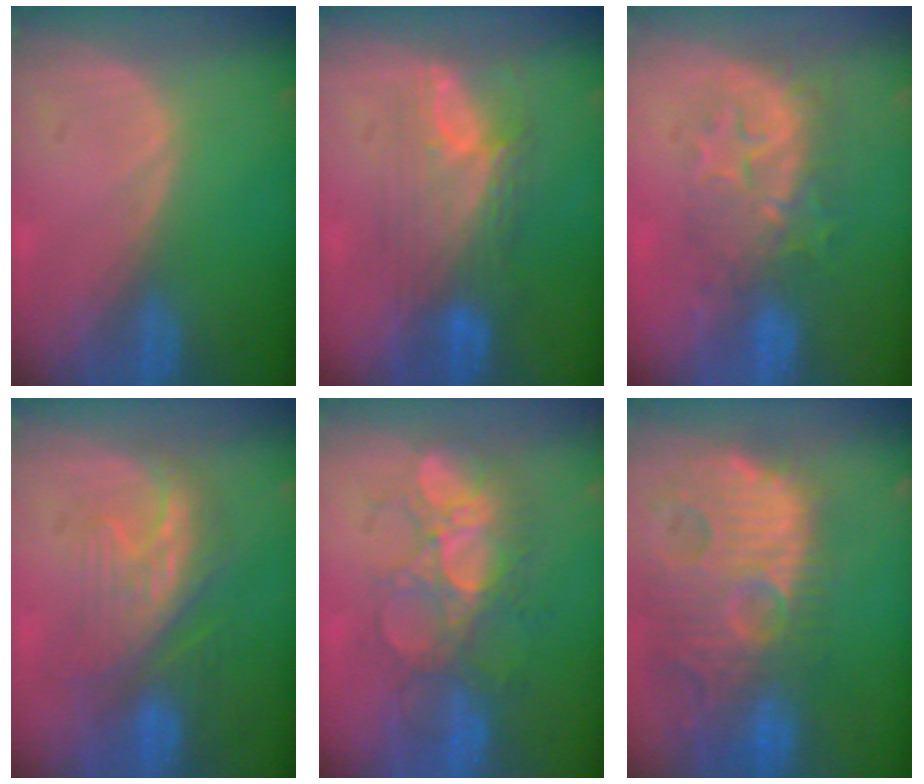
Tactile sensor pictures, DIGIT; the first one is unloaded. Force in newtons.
{"total": 7.3, "press": 7.1, "slide": 1.3}
{"total": 8.2, "press": 7.9, "slide": 2.2}
{"total": 7.9, "press": 7.8, "slide": 1.4}
{"total": 8.7, "press": 8.6, "slide": 1.6}
{"total": 14.7, "press": 12.6, "slide": 7.5}